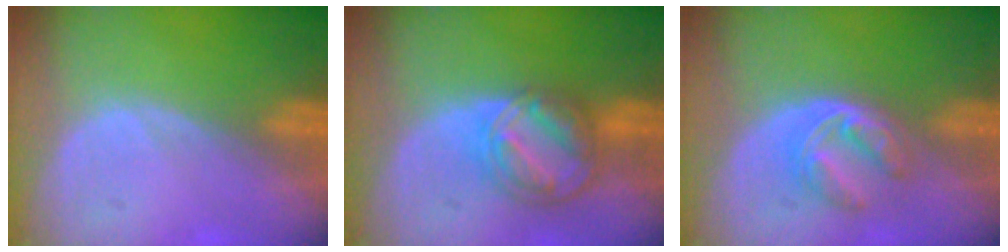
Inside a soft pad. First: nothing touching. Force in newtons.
{"total": 8.1, "press": 7.0, "slide": 4.2}
{"total": 6.2, "press": 5.1, "slide": 3.6}